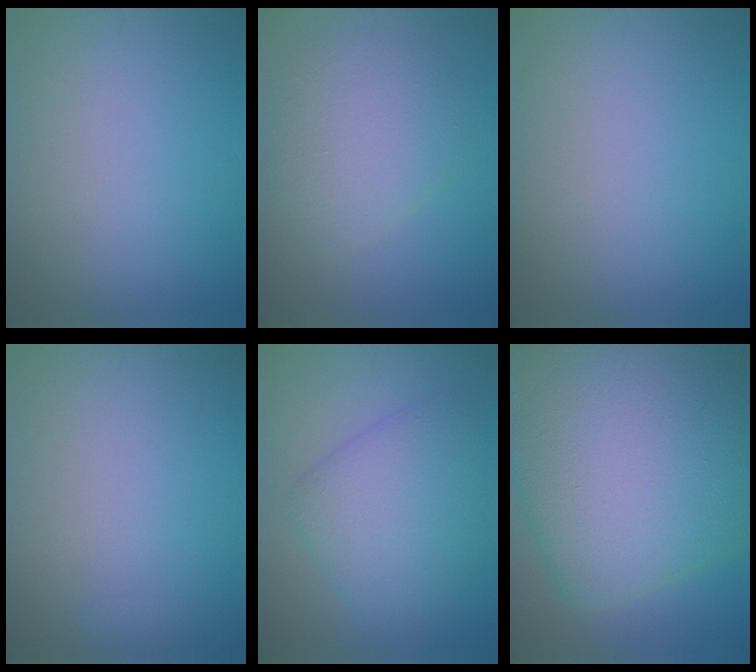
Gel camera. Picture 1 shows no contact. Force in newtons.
{"total": 4.5, "press": 4.5, "slide": 0.3}
{"total": 0.0}
{"total": 0.6, "press": 0.6, "slide": 0.1}
{"total": 5.7, "press": 5.7, "slide": 0.2}
{"total": 17.1, "press": 17.1, "slide": 0.5}